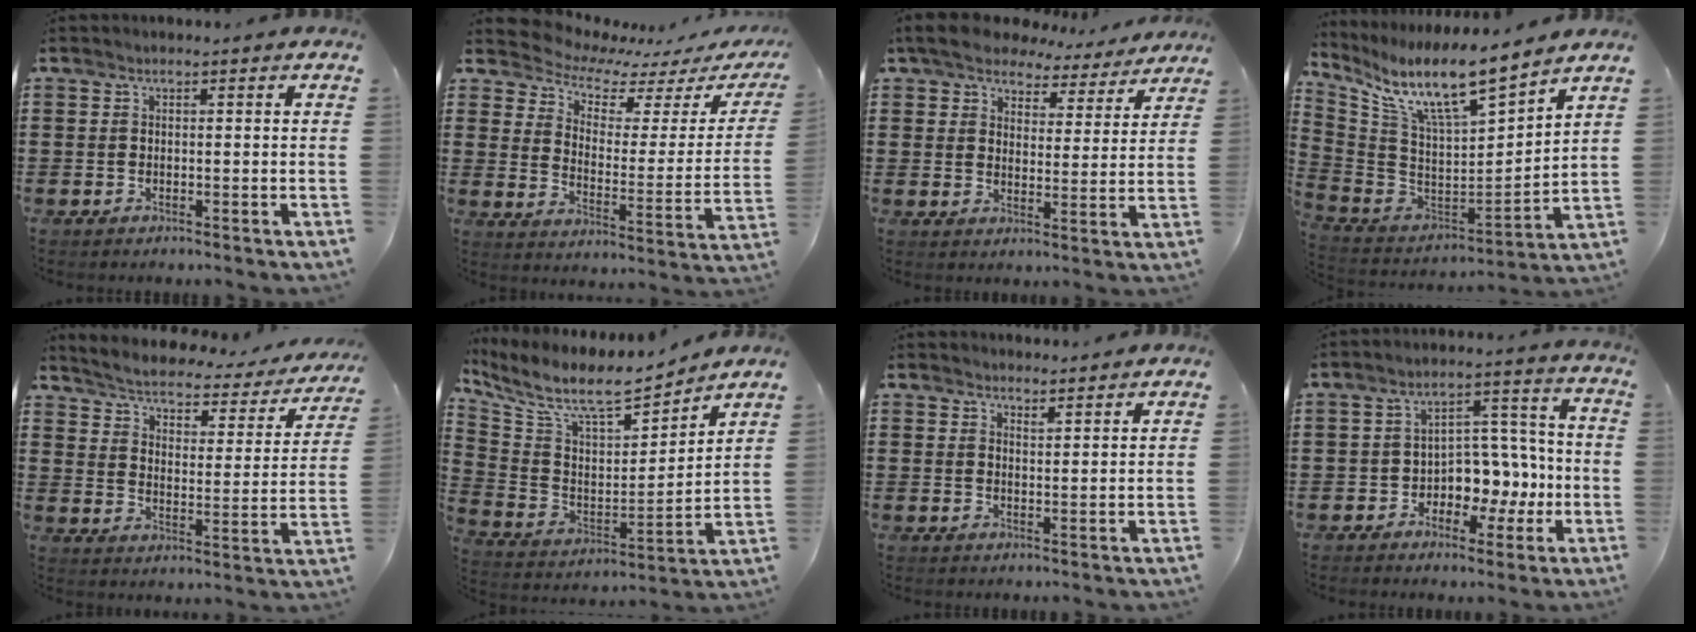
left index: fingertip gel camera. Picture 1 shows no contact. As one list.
[{"total": 5.4, "force": [5.1, 1.4, 1.2], "torque": [-0.059, -0.041, 0.084]}, {"total": 6.6, "force": [6.1, 2.1, 1.5], "torque": [-0.055, -0.029, 0.107]}, {"total": 10.7, "force": [8.3, 1.4, 6.7], "torque": [-0.153, -0.064, 0.137]}, {"total": 2.3, "force": [2.1, 0.3, 0.7], "torque": [-0.031, -0.025, 0.024]}, {"total": 8.3, "force": [7.3, 2.0, 3.4], "torque": [-0.103, -0.051, 0.124]}, {"total": 2.2, "force": [2.2, 0.2, 0.2], "torque": [-0.008, -0.002, 0.043]}, {"total": 6.7, "force": [-1.3, 5.4, 3.7], "torque": [-0.073, 0.009, -0.023]}]